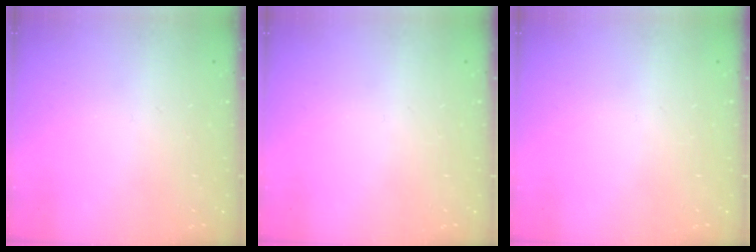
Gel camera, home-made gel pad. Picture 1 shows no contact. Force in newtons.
{"total": 0.0}
{"total": 0.0}